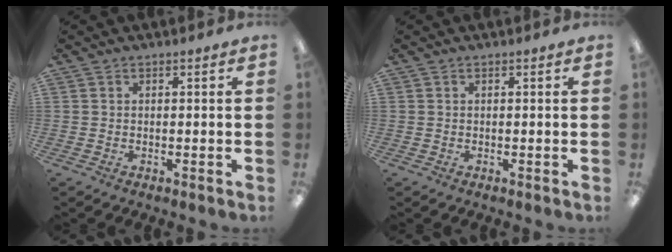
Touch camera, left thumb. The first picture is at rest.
{"total": 0.0}